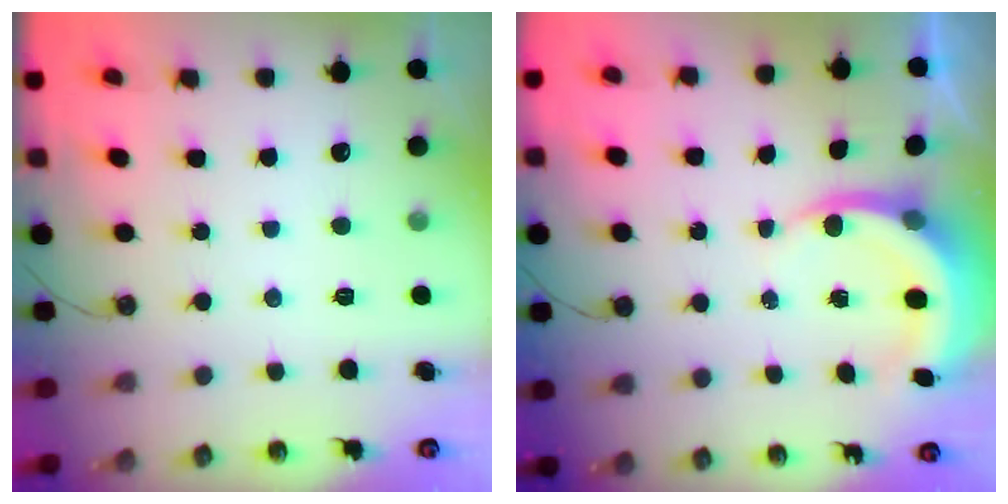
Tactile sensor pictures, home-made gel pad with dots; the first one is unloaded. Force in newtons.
{"total": 5.5, "press": 5.4, "slide": 0.4}